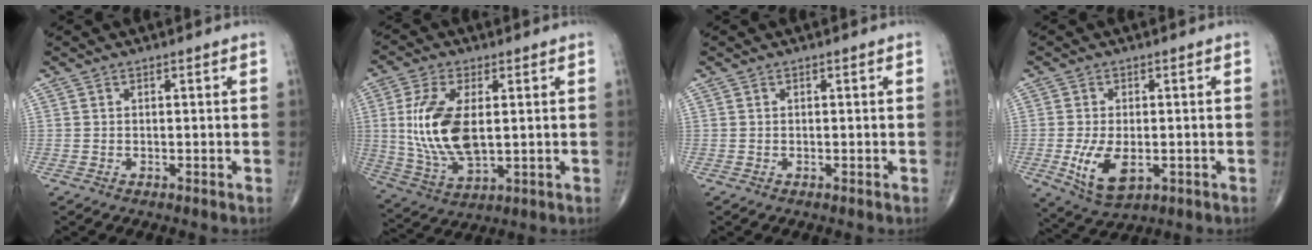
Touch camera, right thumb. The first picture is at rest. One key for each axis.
{"total": 14.2, "fx": 1.4, "fy": 7.0, "fz": 12.3, "tx": -0.255, "ty": -0.012, "tz": 0.035}
{"total": 0.0}
{"total": 8.3, "fx": -1.8, "fy": 4.5, "fz": 6.7, "tx": -0.121, "ty": -0.010, "tz": -0.019}